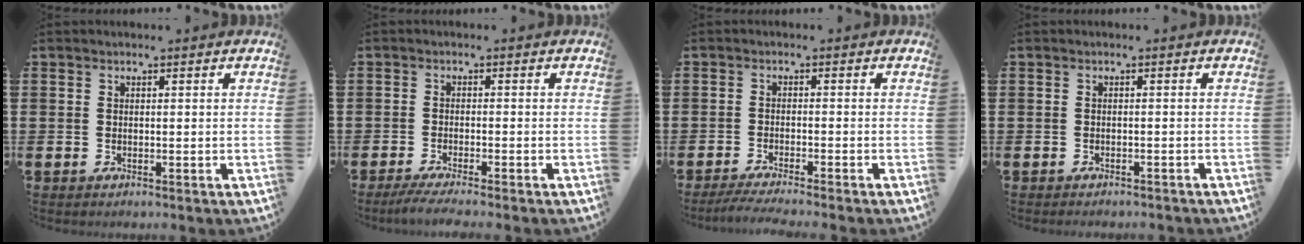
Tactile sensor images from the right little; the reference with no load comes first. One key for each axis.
{"total": 2.2, "fx": -1.6, "fy": 0.0, "fz": 1.5, "tx": -0.022, "ty": 0.000, "tz": -0.028}
{"total": 2.2, "fx": -1.8, "fy": -0.1, "fz": 1.3, "tx": -0.020, "ty": -0.001, "tz": -0.033}
{"total": 0.6, "fx": -0.6, "fy": 0.0, "fz": 0.0, "tx": -0.001, "ty": -0.002, "tz": -0.013}